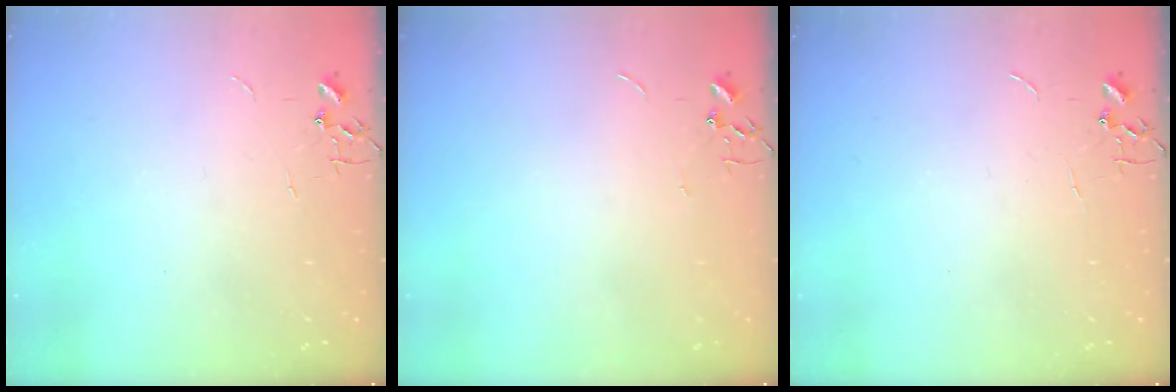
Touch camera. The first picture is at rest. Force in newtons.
{"total": 0.0}
{"total": 0.0}